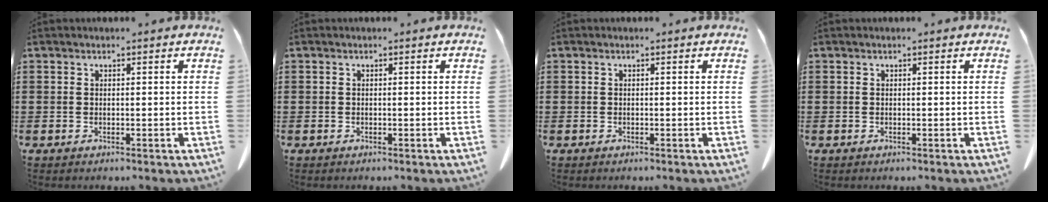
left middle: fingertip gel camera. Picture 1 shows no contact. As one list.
[{"total": 0.0}, {"total": 0.0}, {"total": 0.0}]